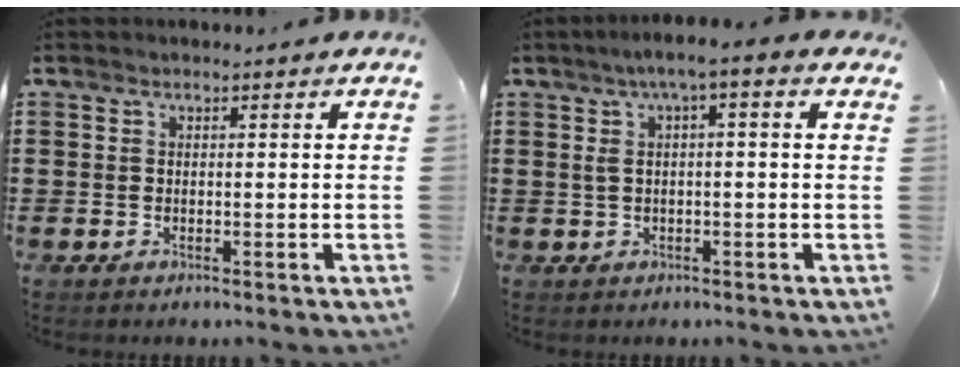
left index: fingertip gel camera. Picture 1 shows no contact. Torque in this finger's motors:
{"motor_torque": [1.32, -0.81, 0.51, 0.15]}